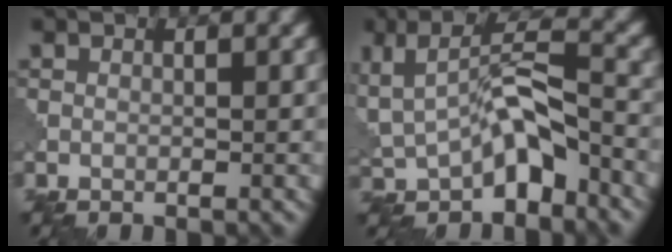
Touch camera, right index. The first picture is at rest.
{"total": 6.0, "force": [-1.9, 2.9, 5.0], "torque": [-0.074, 0.007, -0.039]}